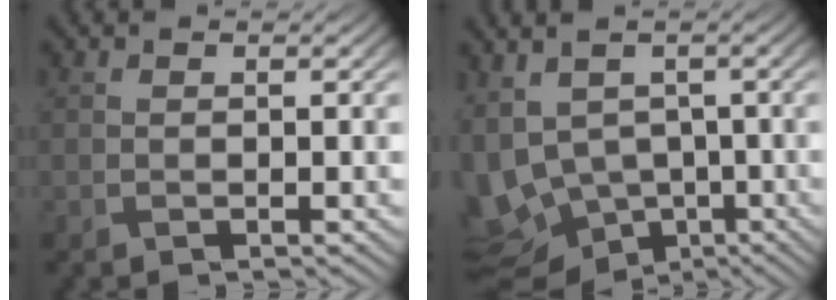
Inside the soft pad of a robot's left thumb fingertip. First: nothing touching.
{"total": 11.6, "force": [-1.5, 8.0, 8.3], "torque": [-0.195, -0.036, -0.006]}